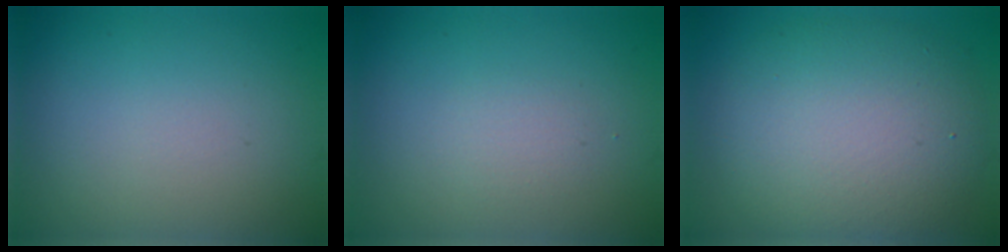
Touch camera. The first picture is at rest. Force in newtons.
{"total": 1.1, "press": 1.1, "slide": 0.2}
{"total": 8.9, "press": 8.9, "slide": 0.5}